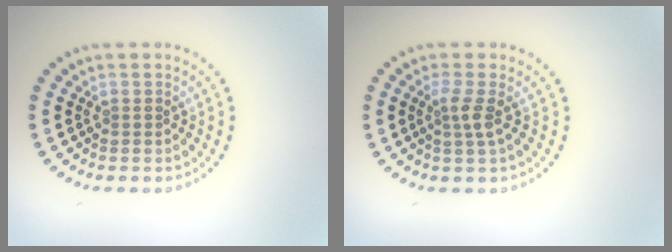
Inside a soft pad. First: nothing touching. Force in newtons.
{"total": 1.8, "press": 1.3, "slide": 1.2}